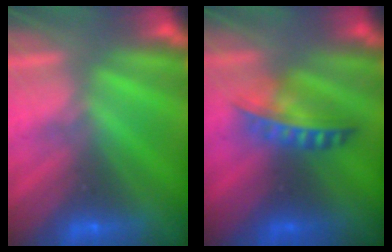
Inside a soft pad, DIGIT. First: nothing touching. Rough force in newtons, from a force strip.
{"total": 5.9}